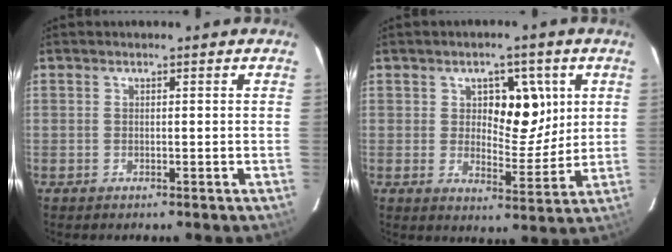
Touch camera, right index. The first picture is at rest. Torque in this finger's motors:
{"motor_torque": [0.22, 0.18, 0.18, 0.06]}